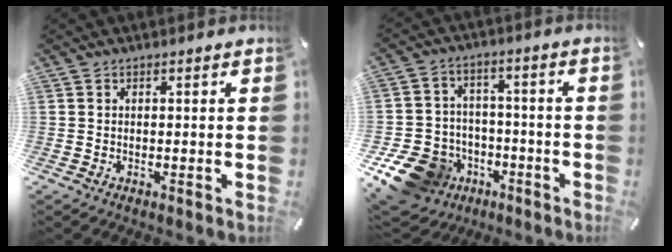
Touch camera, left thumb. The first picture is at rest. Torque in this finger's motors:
{"motor_torque": [0.77, 2.44, 0.20, 0.11, 0.07]}